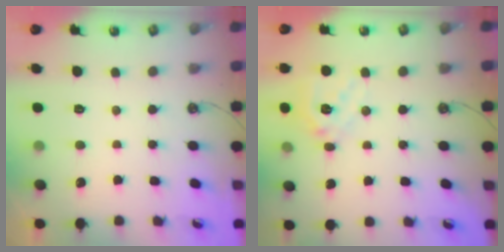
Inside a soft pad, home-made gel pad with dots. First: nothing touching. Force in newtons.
{"total": 13.7, "press": 13.6, "slide": 2.1}